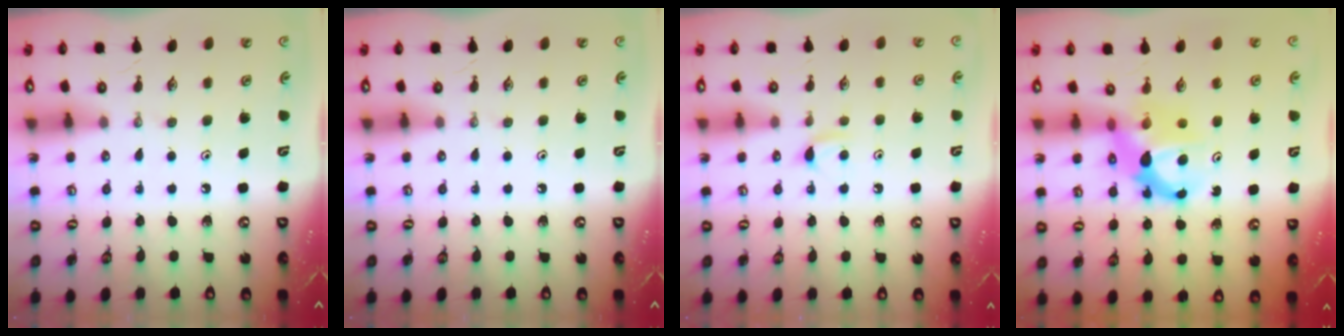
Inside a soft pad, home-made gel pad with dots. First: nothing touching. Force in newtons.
{"total": 0.0}
{"total": 4.5, "press": 4.4, "slide": 0.6}
{"total": 7.1, "press": 7.1, "slide": 0.5}